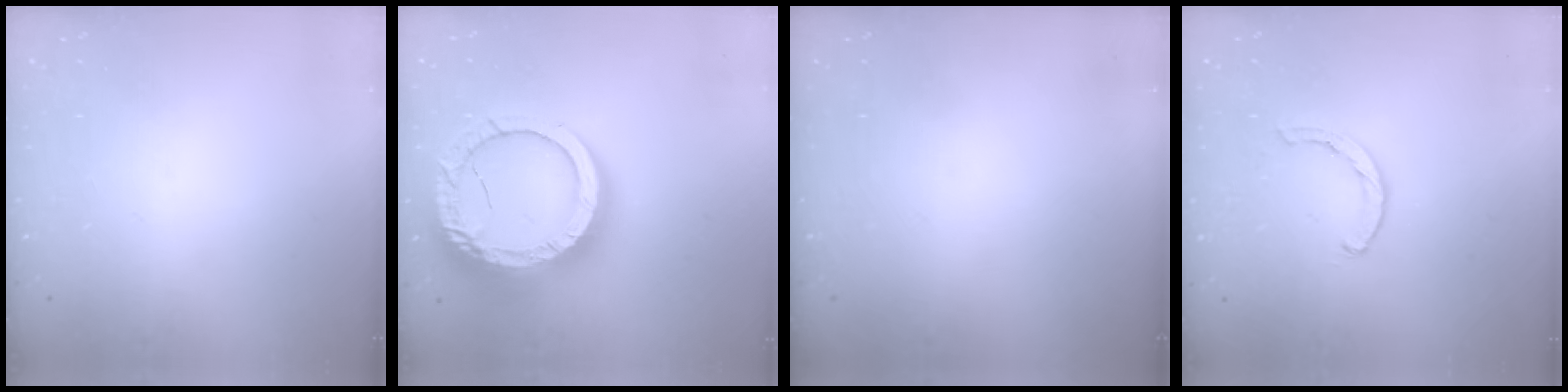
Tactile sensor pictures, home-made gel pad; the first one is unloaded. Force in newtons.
{"total": 22.8, "press": 22.7, "slide": 2.3}
{"total": 0.0}
{"total": 1.4, "press": 1.3, "slide": 0.3}